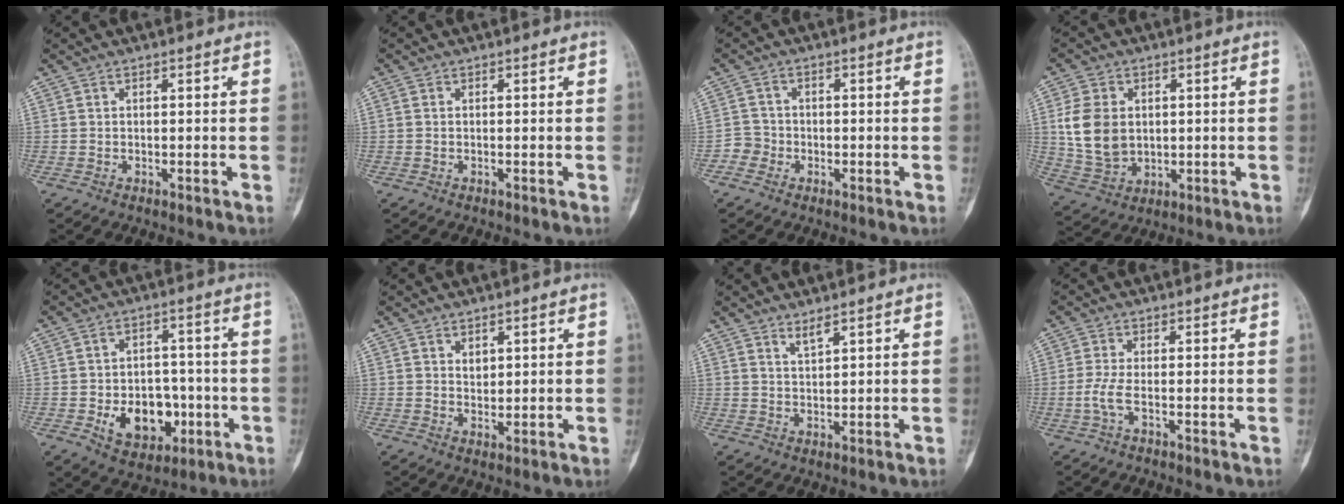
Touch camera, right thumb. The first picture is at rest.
{"total": 0.0}
{"total": 2.5, "force": [-1.2, 2.2, -0.1], "torque": [0.019, 0.011, -0.034]}
{"total": 10.5, "force": [1.4, 7.8, 6.9], "torque": [-0.117, -0.008, 0.037]}
{"total": 11.5, "force": [-3.1, 8.2, 7.4], "torque": [-0.069, 0.020, -0.037]}
{"total": 2.2, "force": [1.1, 1.5, 1.2], "torque": [-0.010, -0.009, 0.023]}
{"total": 2.0, "force": [1.7, 0.2, 1.0], "torque": [-0.015, -0.020, 0.034]}
{"total": 2.9, "force": [-0.9, 0.4, 2.7], "torque": [-0.076, -0.006, -0.023]}